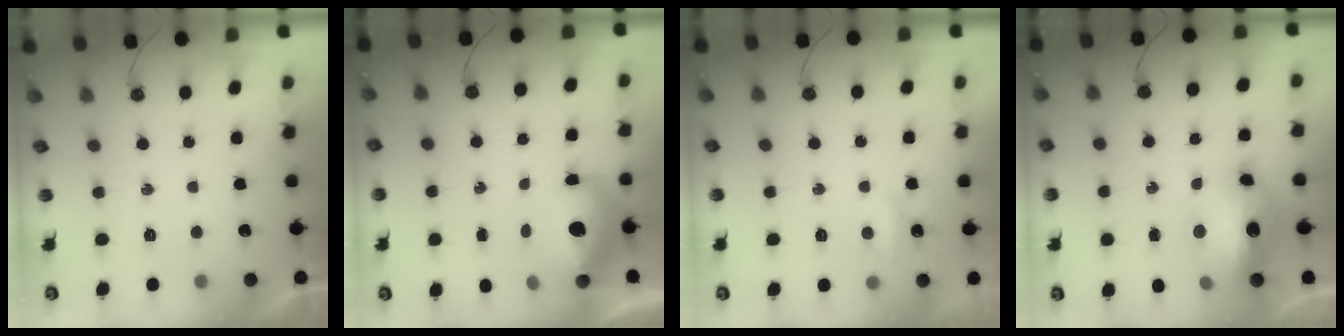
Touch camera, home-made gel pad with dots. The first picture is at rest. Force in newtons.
{"total": 12.0, "press": 11.9, "slide": 1.1}
{"total": 2.9, "press": 2.9, "slide": 0.6}
{"total": 15.8, "press": 15.7, "slide": 1.6}